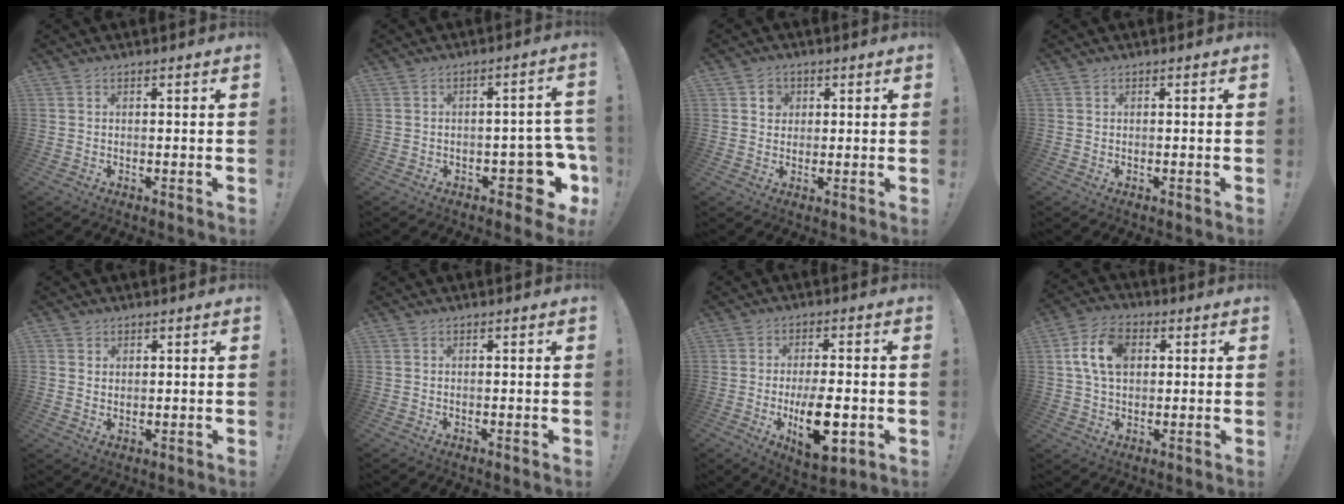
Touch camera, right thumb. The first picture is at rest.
{"total": 10.6, "force": [-4.3, 5.6, 7.9], "torque": [-0.072, 0.028, -0.063]}
{"total": 3.8, "force": [1.3, 3.5, 1.0], "torque": [-0.009, -0.004, 0.021]}
{"total": 0.0}
{"total": 2.2, "force": [1.7, 1.3, 0.5], "torque": [-0.007, -0.008, 0.031]}
{"total": 0.0}
{"total": 13.5, "force": [-3.0, 5.7, 11.9], "torque": [-0.194, -0.001, -0.046]}
{"total": 11.8, "force": [2.8, 8.0, 8.2], "torque": [-0.159, 0.017, 0.055]}